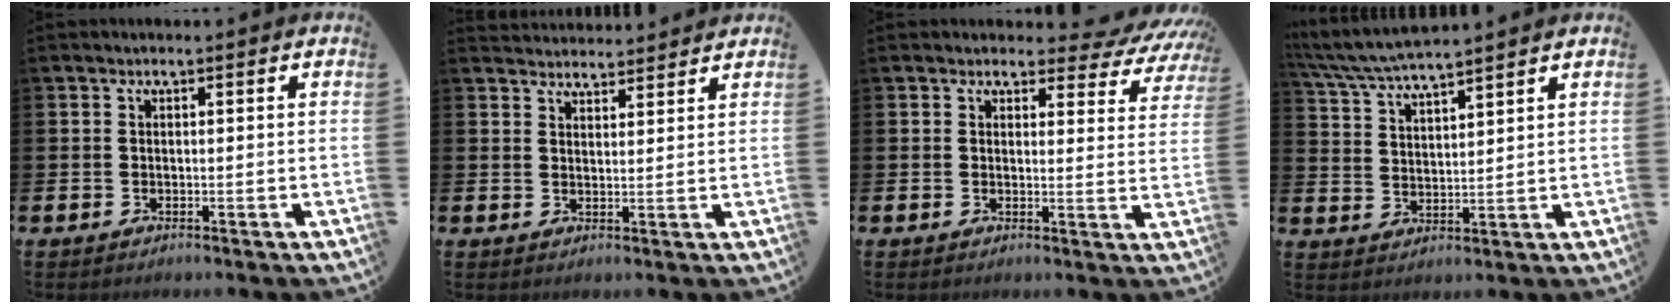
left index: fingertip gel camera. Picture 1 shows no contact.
{"total": 3.2, "force": [3.2, 0.6, -0.3], "torque": [0.000, -0.018, 0.059]}
{"total": 2.7, "force": [2.2, 1.4, 0.7], "torque": [-0.007, -0.021, 0.032]}
{"total": 5.6, "force": [5.4, 0.1, 1.5], "torque": [-0.054, -0.025, 0.098]}